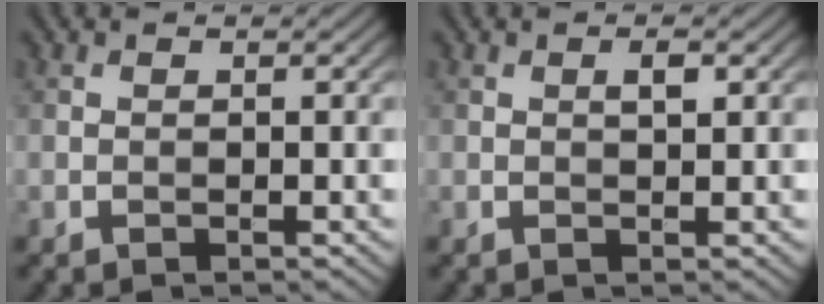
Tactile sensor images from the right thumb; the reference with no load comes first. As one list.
[{"total": 1.3, "force": [0.4, 0.3, 1.2], "torque": [-0.020, -0.001, 0.007]}]